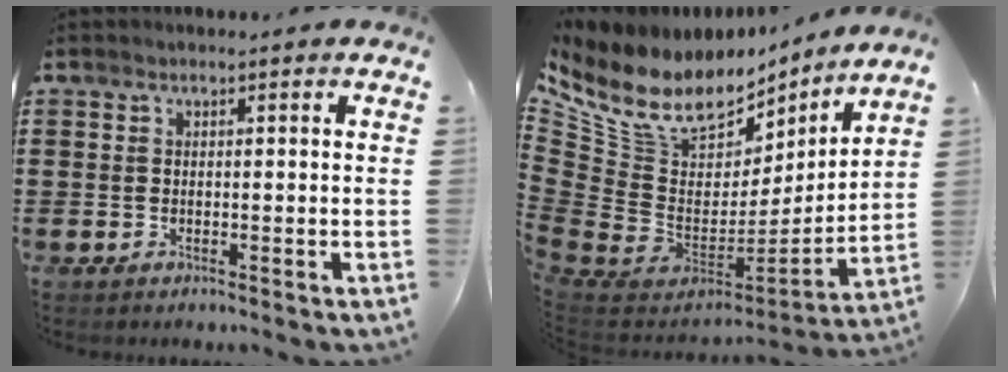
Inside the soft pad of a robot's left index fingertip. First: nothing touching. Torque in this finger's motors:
{"motor_torque": [2.14, 0.00, 0.62, 0.21]}